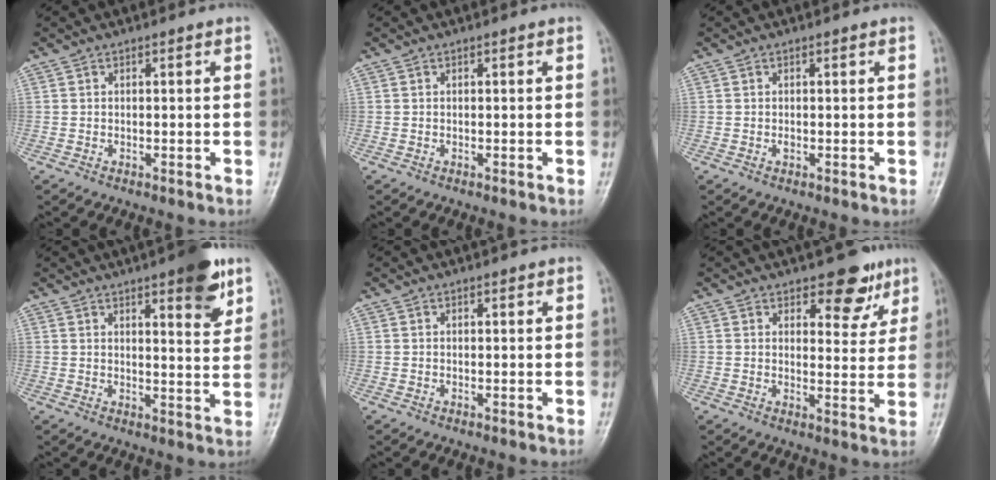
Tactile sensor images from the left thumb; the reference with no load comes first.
{"total": 0.0}
{"total": 0.7, "force": [0.1, 0.5, 0.5], "torque": [-0.006, 0.000, 0.000]}
{"total": 9.3, "force": [5.4, 2.5, 7.2], "torque": [-0.080, -0.028, 0.068]}
{"total": 0.6, "force": [0.5, 0.3, 0.3], "torque": [-0.007, -0.003, 0.005]}
{"total": 7.8, "force": [5.1, 3.9, 4.3], "torque": [-0.018, -0.029, 0.068]}